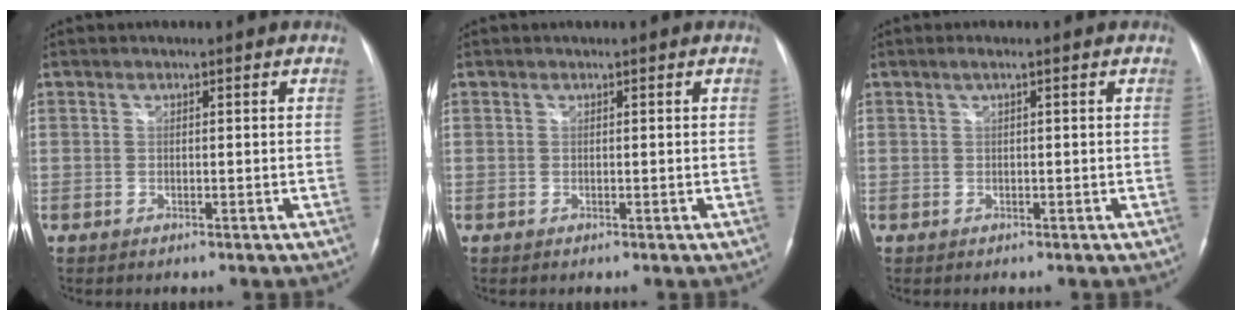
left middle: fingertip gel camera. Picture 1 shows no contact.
{"total": 0.0}
{"total": 1.1, "force": [0.5, -0.1, 1.0], "torque": [-0.024, 0.008, 0.010]}